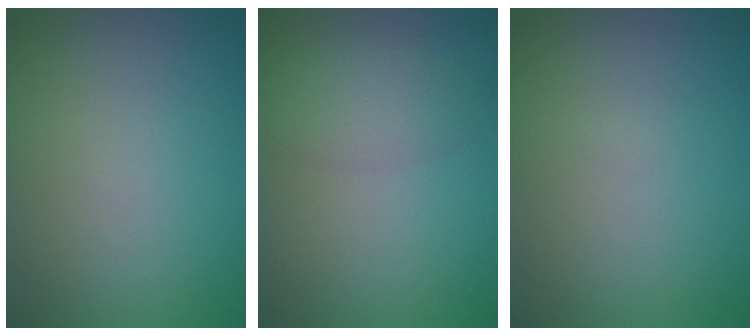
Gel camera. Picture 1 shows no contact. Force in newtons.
{"total": 2.6, "press": 2.6, "slide": 0.2}
{"total": 0.0}